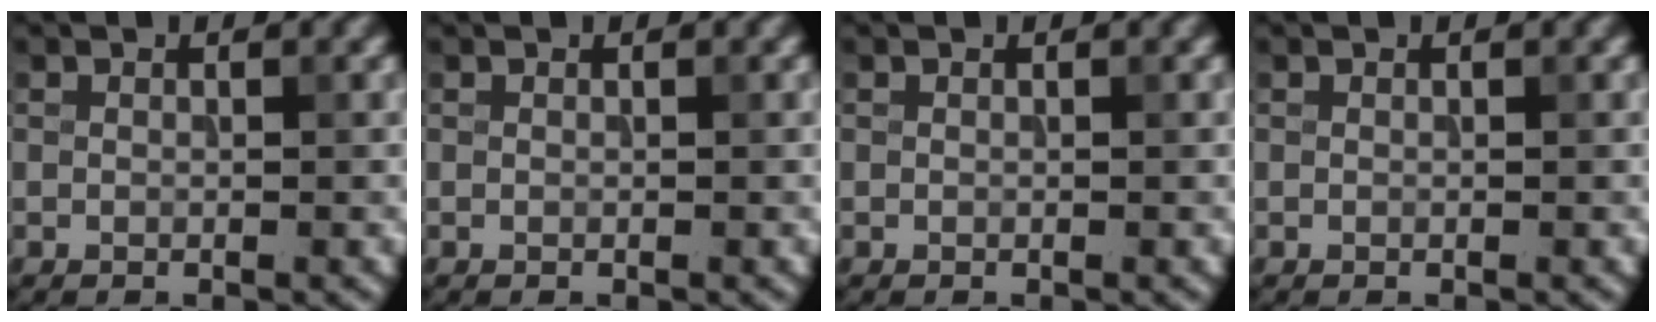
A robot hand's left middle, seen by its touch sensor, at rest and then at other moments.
{"total": 0.0}
{"total": 0.0}
{"total": 0.0}